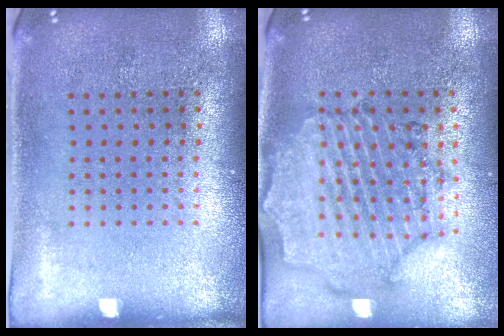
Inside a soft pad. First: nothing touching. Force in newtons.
{"total": 1.6, "press": 1.5, "slide": 0.3}